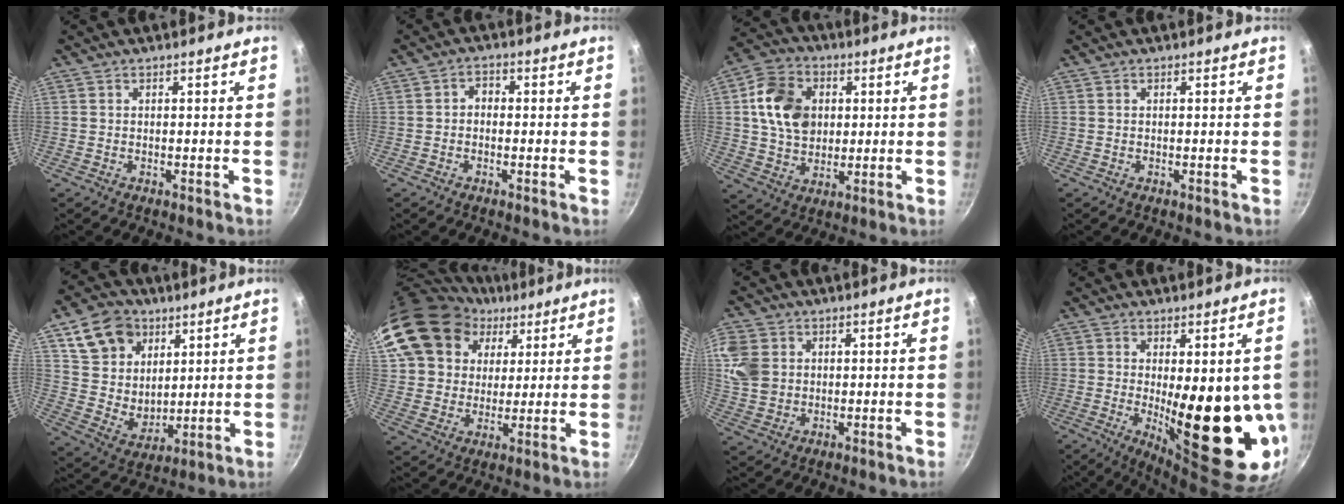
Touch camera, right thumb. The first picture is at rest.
{"total": 2.3, "force": [-0.4, 1.8, 1.4], "torque": [-0.016, 0.012, -0.010]}
{"total": 13.2, "force": [2.5, 10.2, 8.0], "torque": [-0.118, 0.005, 0.038]}
{"total": 0.0}
{"total": 14.7, "force": [6.8, 11.3, 6.4], "torque": [-0.081, -0.025, 0.133]}
{"total": 19.5, "force": [9.3, 15.2, 7.8], "torque": [-0.138, 0.006, 0.170]}
{"total": 9.6, "force": [2.1, 8.0, 4.9], "torque": [-0.091, -0.005, 0.040]}
{"total": 19.2, "force": [-1.4, 6.5, 18.0], "torque": [-0.216, -0.040, -0.002]}